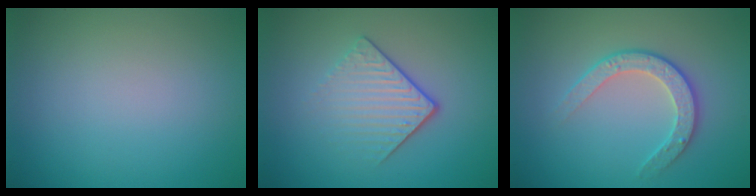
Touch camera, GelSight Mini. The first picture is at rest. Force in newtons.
{"total": 4.1, "press": 2.7, "slide": 3.2}
{"total": 3.0, "press": 2.7, "slide": 1.3}